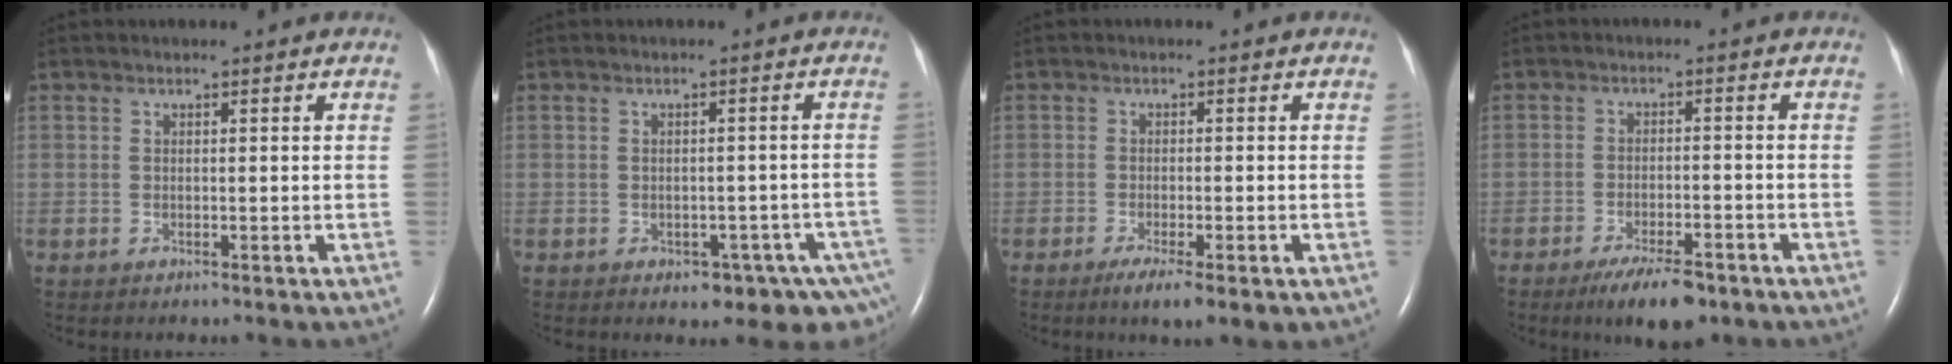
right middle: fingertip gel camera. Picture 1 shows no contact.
{"total": 7.1, "force": [-4.3, 3.6, 4.3], "torque": [-0.038, 0.011, -0.053]}
{"total": 5.0, "force": [-2.9, 0.9, 4.0], "torque": [-0.065, -0.012, -0.042]}
{"total": 7.0, "force": [-4.9, 1.8, 4.6], "torque": [-0.081, -0.009, -0.077]}